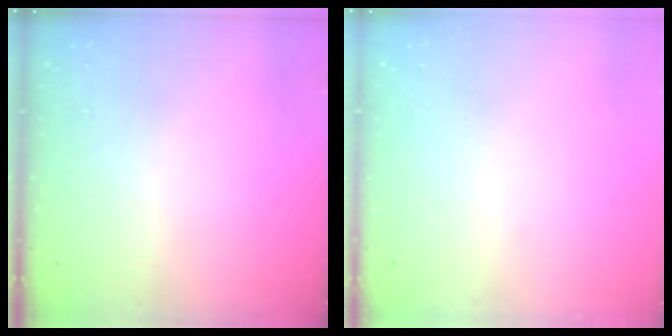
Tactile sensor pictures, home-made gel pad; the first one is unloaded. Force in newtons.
{"total": 0.0}